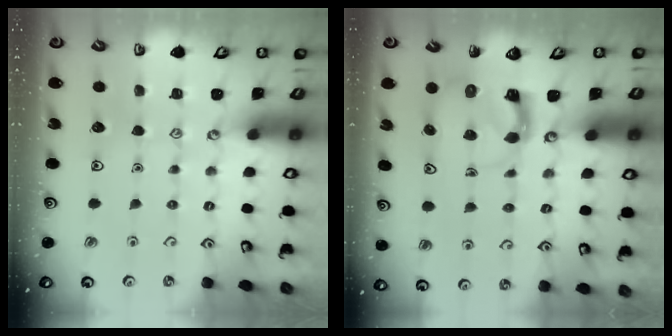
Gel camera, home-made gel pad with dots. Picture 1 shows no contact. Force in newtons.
{"total": 4.1, "press": 4.1, "slide": 0.3}